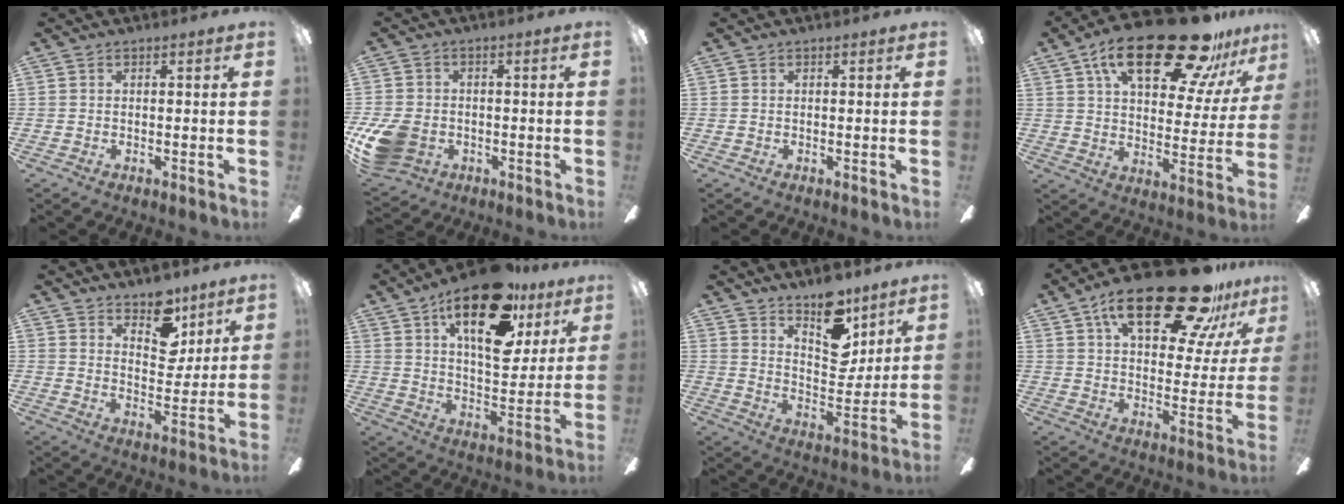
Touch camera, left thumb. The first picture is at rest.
{"total": 10.9, "force": [-3.6, 8.2, 6.2], "torque": [-0.128, 0.019, -0.065]}
{"total": 0.0}
{"total": 26.1, "force": [16.1, 10.2, 17.7], "torque": [-0.267, -0.092, 0.261]}
{"total": 10.1, "force": [7.0, 5.7, 4.6], "torque": [-0.050, -0.042, 0.125]}
{"total": 23.5, "force": [13.5, 10.3, 16.2], "torque": [-0.242, -0.064, 0.224]}
{"total": 13.9, "force": [9.8, 6.8, 7.3], "torque": [-0.089, -0.065, 0.174]}
{"total": 25.2, "force": [15.8, 9.8, 17.0], "torque": [-0.254, -0.095, 0.257]}